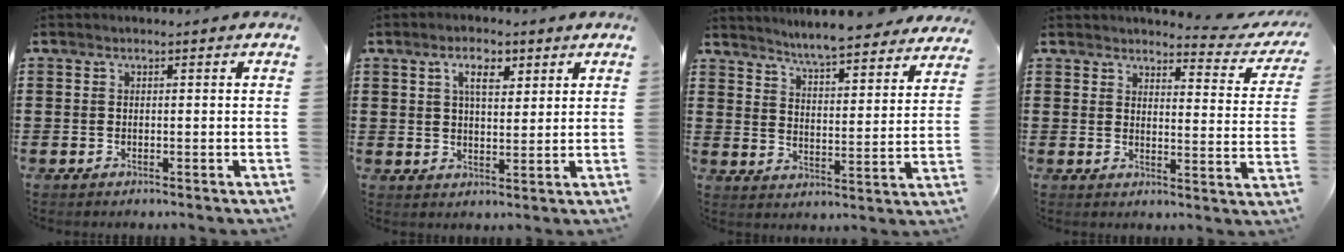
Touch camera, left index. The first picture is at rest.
{"total": 5.1, "force": [2.9, 2.3, 3.5], "torque": [-0.064, 0.005, 0.046]}
{"total": 5.4, "force": [5.3, -0.6, 0.8], "torque": [-0.041, -0.040, 0.089]}
{"total": 3.8, "force": [3.6, 0.4, 1.3], "torque": [-0.035, -0.021, 0.060]}